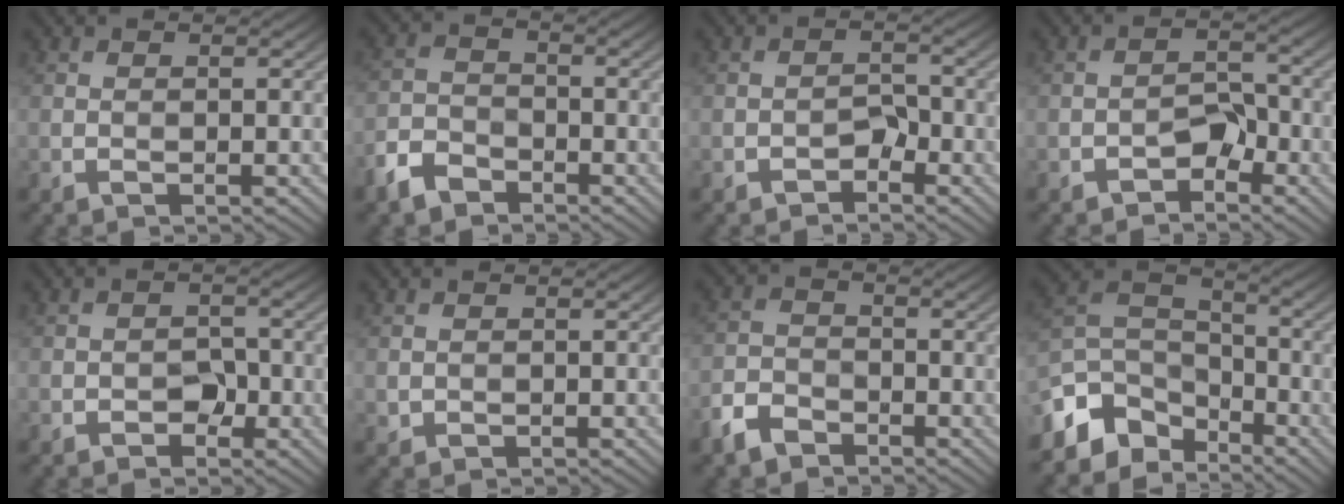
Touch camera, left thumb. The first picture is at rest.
{"total": 4.8, "force": [-3.6, 2.7, 1.8], "torque": [-0.049, -0.009, -0.080]}
{"total": 1.9, "force": [-1.6, 0.9, 0.7], "torque": [-0.014, 0.007, -0.026]}
{"total": 3.2, "force": [-2.3, 1.5, 1.5], "torque": [-0.025, 0.010, -0.038]}
{"total": 2.0, "force": [-1.0, 1.4, 1.0], "torque": [-0.017, 0.005, -0.015]}
{"total": 0.7, "force": [0.0, 0.7, 0.0], "torque": [-0.007, -0.004, 0.004]}
{"total": 4.2, "force": [-3.2, 2.3, 1.6], "torque": [-0.042, -0.009, -0.072]}
{"total": 9.9, "force": [-6.3, 6.1, 4.5], "torque": [-0.115, -0.007, -0.119]}